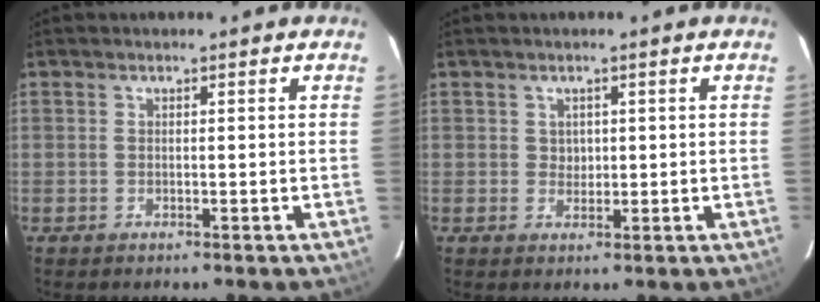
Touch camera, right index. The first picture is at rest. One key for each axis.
{"total": 1.8, "fx": 0.5, "fy": 1.6, "fz": 0.3, "tx": -0.001, "ty": 0.004, "tz": 0.009}